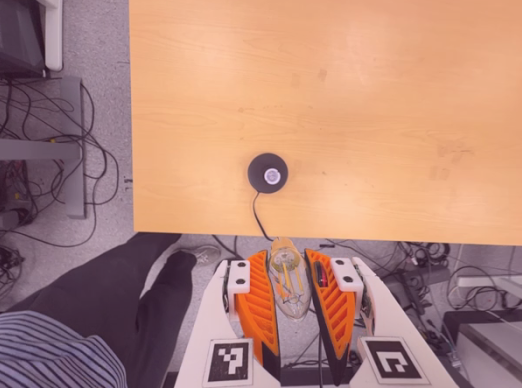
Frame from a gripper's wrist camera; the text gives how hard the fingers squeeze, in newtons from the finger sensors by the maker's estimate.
{"total": 21.0, "left": 23.6, "right": 18.4}